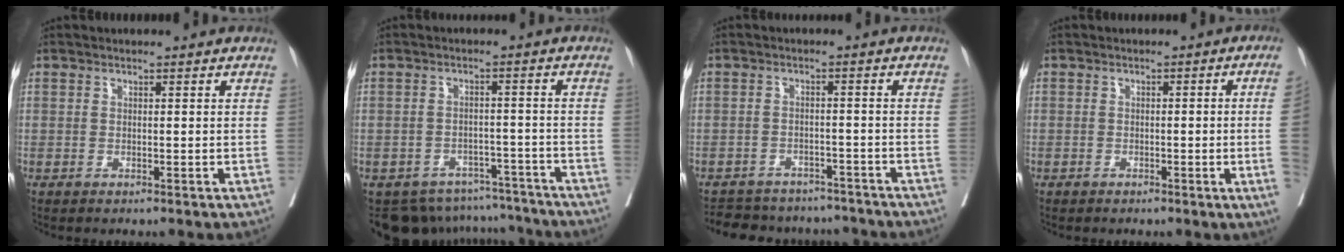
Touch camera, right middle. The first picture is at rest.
{"total": 11.6, "force": [-10.2, 5.3, 1.1], "torque": [-0.013, 0.028, -0.124]}
{"total": 12.5, "force": [-11.3, 4.9, 2.4], "torque": [-0.044, 0.018, -0.139]}
{"total": 5.2, "force": [-0.9, -1.3, 4.9], "torque": [-0.057, -0.006, -0.013]}